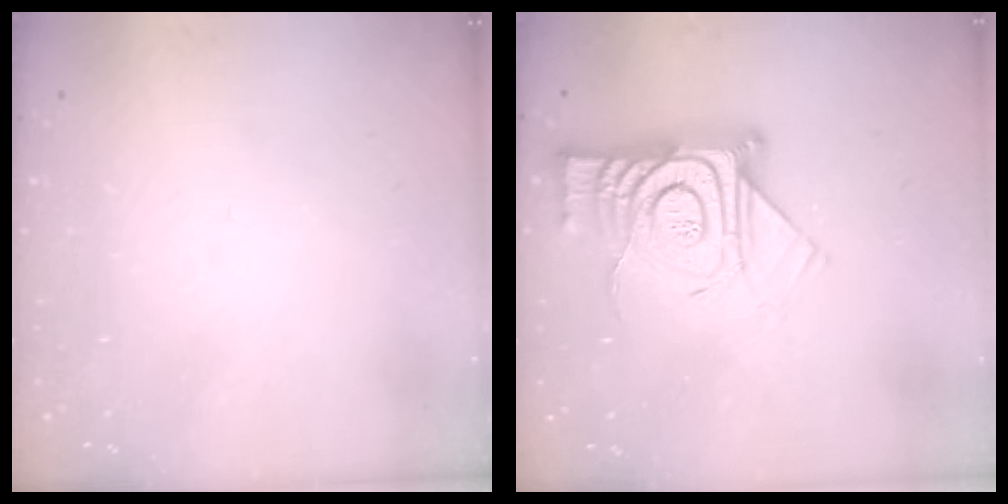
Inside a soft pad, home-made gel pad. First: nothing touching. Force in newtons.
{"total": 16.7, "press": 16.6, "slide": 1.8}